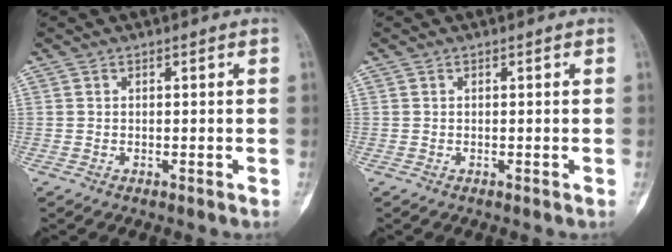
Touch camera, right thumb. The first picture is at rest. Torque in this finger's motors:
{"motor_torque": [0.00, 0.00, 0.08, -0.08, 0.00]}